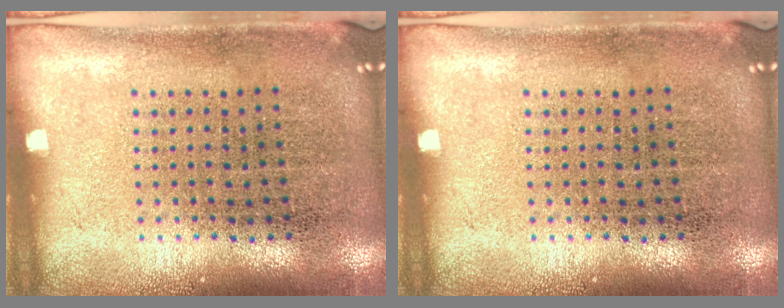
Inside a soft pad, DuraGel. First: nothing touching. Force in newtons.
{"total": 0.0}